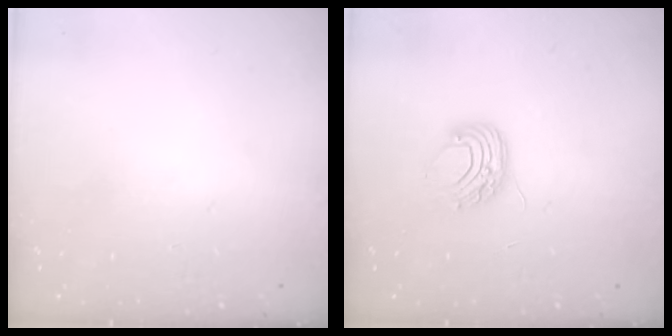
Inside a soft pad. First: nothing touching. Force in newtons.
{"total": 7.5, "press": 7.4, "slide": 0.7}